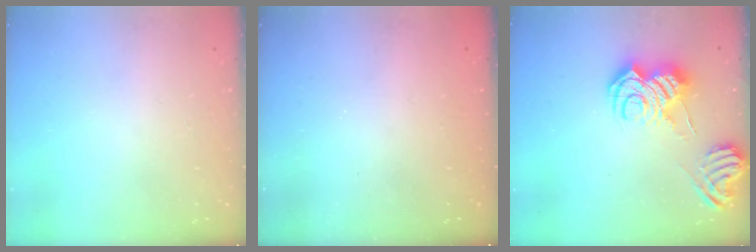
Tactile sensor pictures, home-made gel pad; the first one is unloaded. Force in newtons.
{"total": 2.3, "press": 2.1, "slide": 1.0}
{"total": 12.1, "press": 12.0, "slide": 1.2}